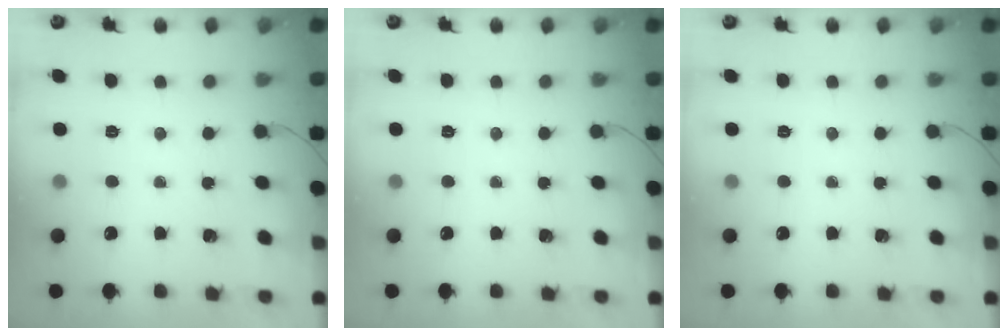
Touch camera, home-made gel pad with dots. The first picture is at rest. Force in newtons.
{"total": 0.0}
{"total": 0.0}